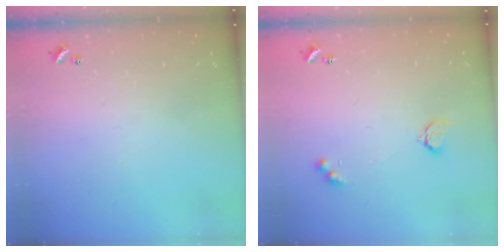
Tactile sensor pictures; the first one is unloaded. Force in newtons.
{"total": 4.2, "press": 4.2, "slide": 0.4}